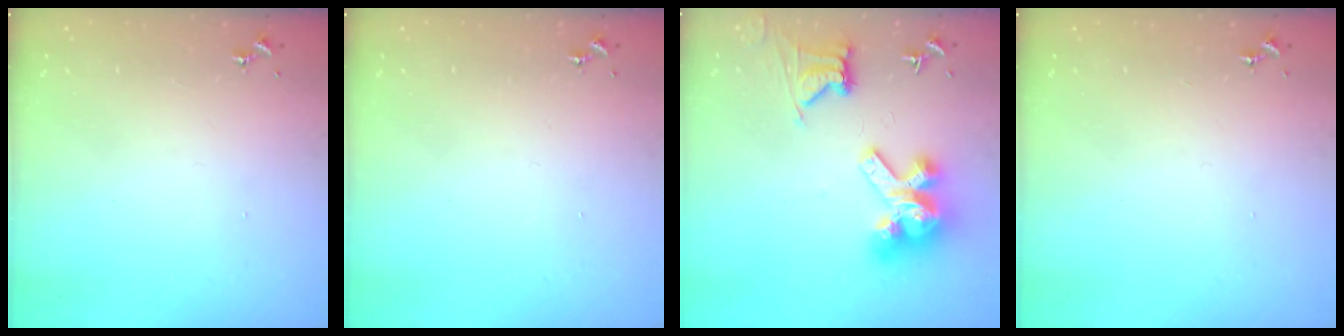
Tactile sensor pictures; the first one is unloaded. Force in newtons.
{"total": 0.0}
{"total": 14.3, "press": 14.3, "slide": 1.6}
{"total": 0.0}